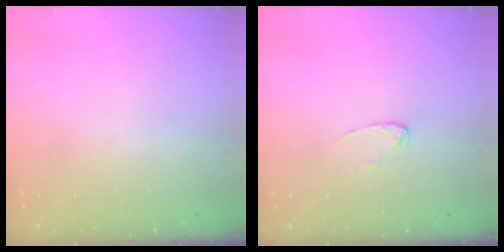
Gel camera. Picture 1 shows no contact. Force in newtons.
{"total": 2.5, "press": 2.5, "slide": 0.2}